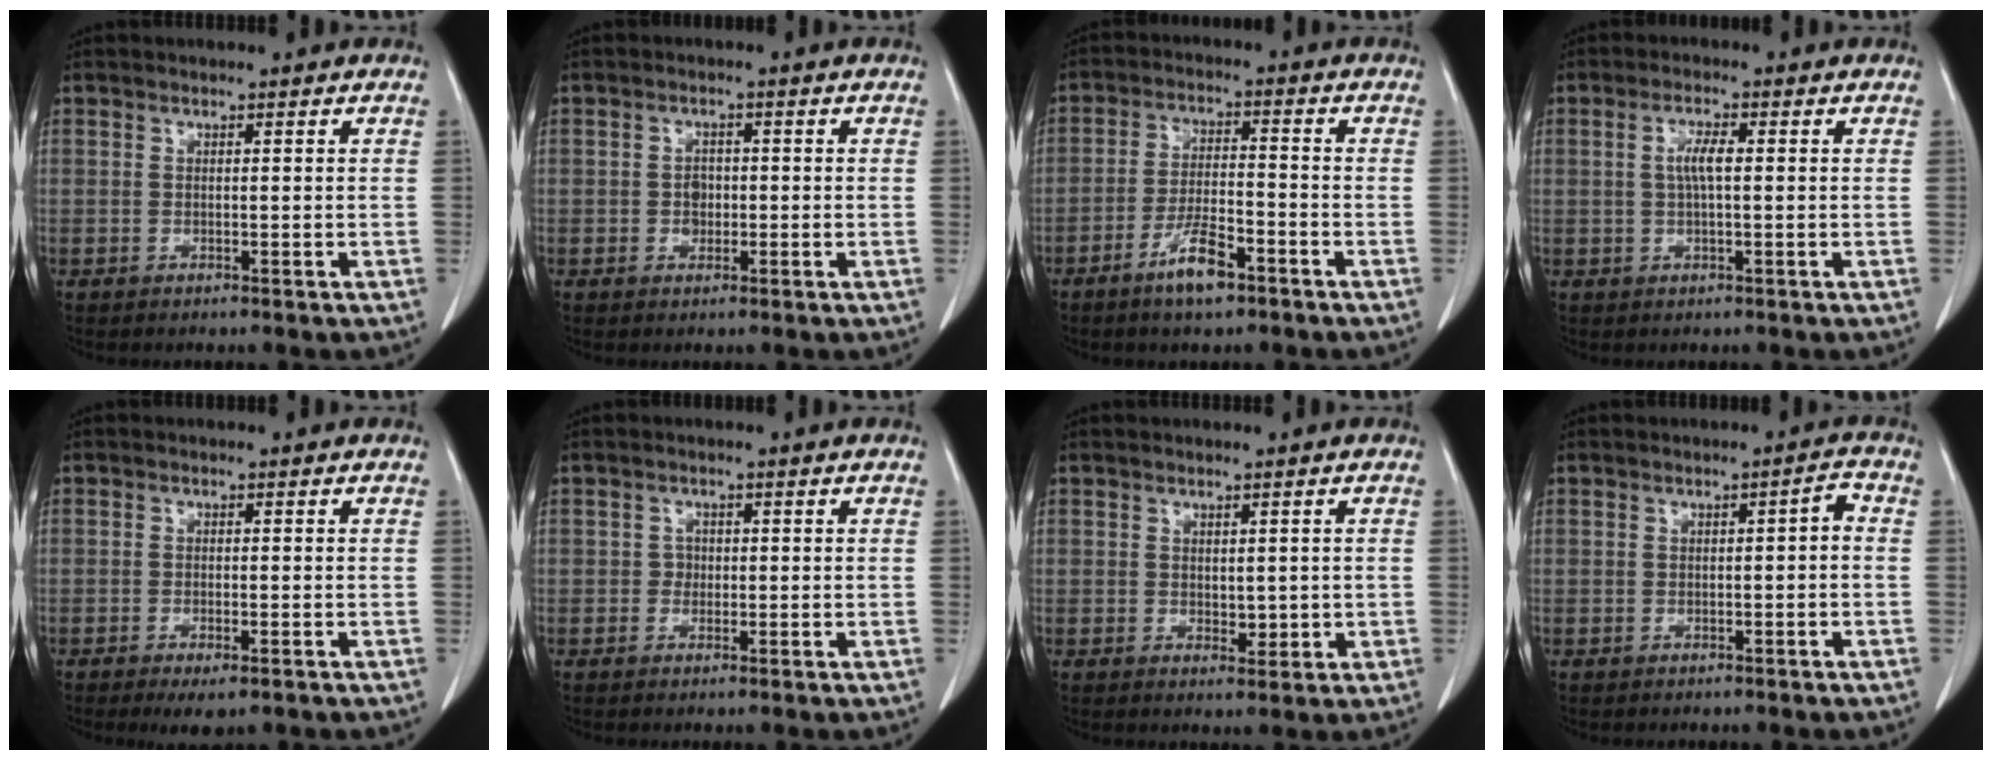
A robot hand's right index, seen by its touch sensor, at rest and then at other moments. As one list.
[{"total": 2.1, "force": [-0.3, 1.7, 1.2], "torque": [-0.016, 0.005, -0.003]}, {"total": 6.9, "force": [-4.3, 1.5, 5.1], "torque": [-0.100, -0.004, -0.077]}, {"total": 3.3, "force": [0.3, 0.6, 3.2], "torque": [-0.065, 0.005, 0.006]}, {"total": 3.6, "force": [-2.3, 1.0, 2.5], "torque": [-0.036, -0.005, -0.030]}, {"total": 1.2, "force": [-0.2, 1.1, 0.3], "torque": [0.000, 0.005, -0.004]}, {"total": 2.2, "force": [0.1, 1.3, 1.7], "torque": [-0.020, -0.005, 0.009]}, {"total": 1.8, "force": [-0.3, 0.5, 1.7], "torque": [-0.024, 0.009, -0.004]}]